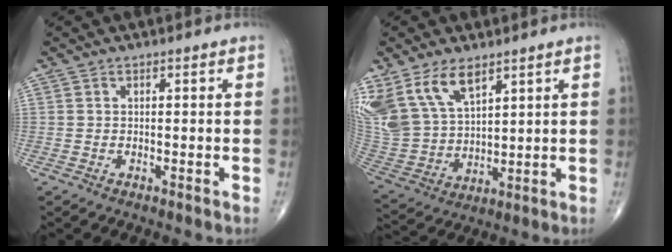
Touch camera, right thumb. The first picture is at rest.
{"total": 15.6, "force": [9.2, 8.3, 9.5], "torque": [-0.192, -0.026, 0.199]}